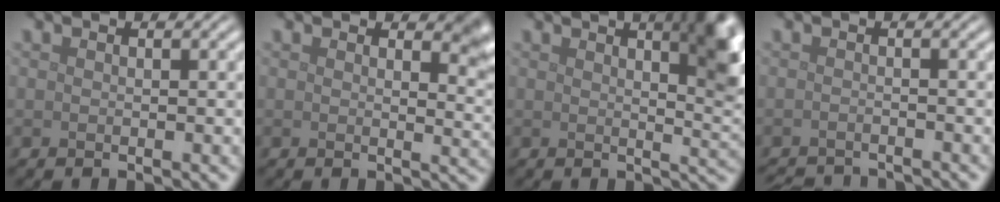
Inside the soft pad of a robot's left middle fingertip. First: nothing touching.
{"total": 2.7, "force": [1.6, 1.0, 1.9], "torque": [-0.022, -0.007, 0.023]}
{"total": 7.9, "force": [3.4, 2.9, 6.5], "torque": [-0.042, 0.021, 0.040]}
{"total": 4.0, "force": [-3.9, 0.4, 0.9], "torque": [-0.019, -0.007, -0.062]}